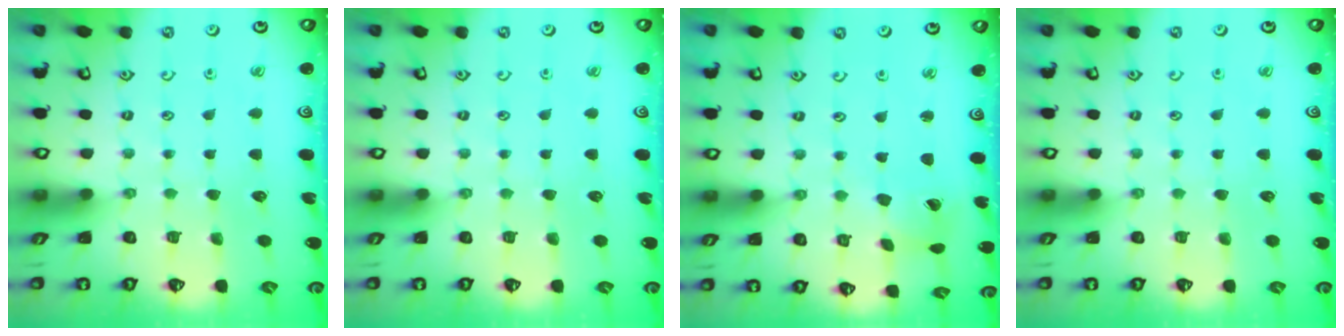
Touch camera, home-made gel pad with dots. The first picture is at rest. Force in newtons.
{"total": 0.0}
{"total": 2.4, "press": 2.4, "slide": 0.3}
{"total": 0.0}